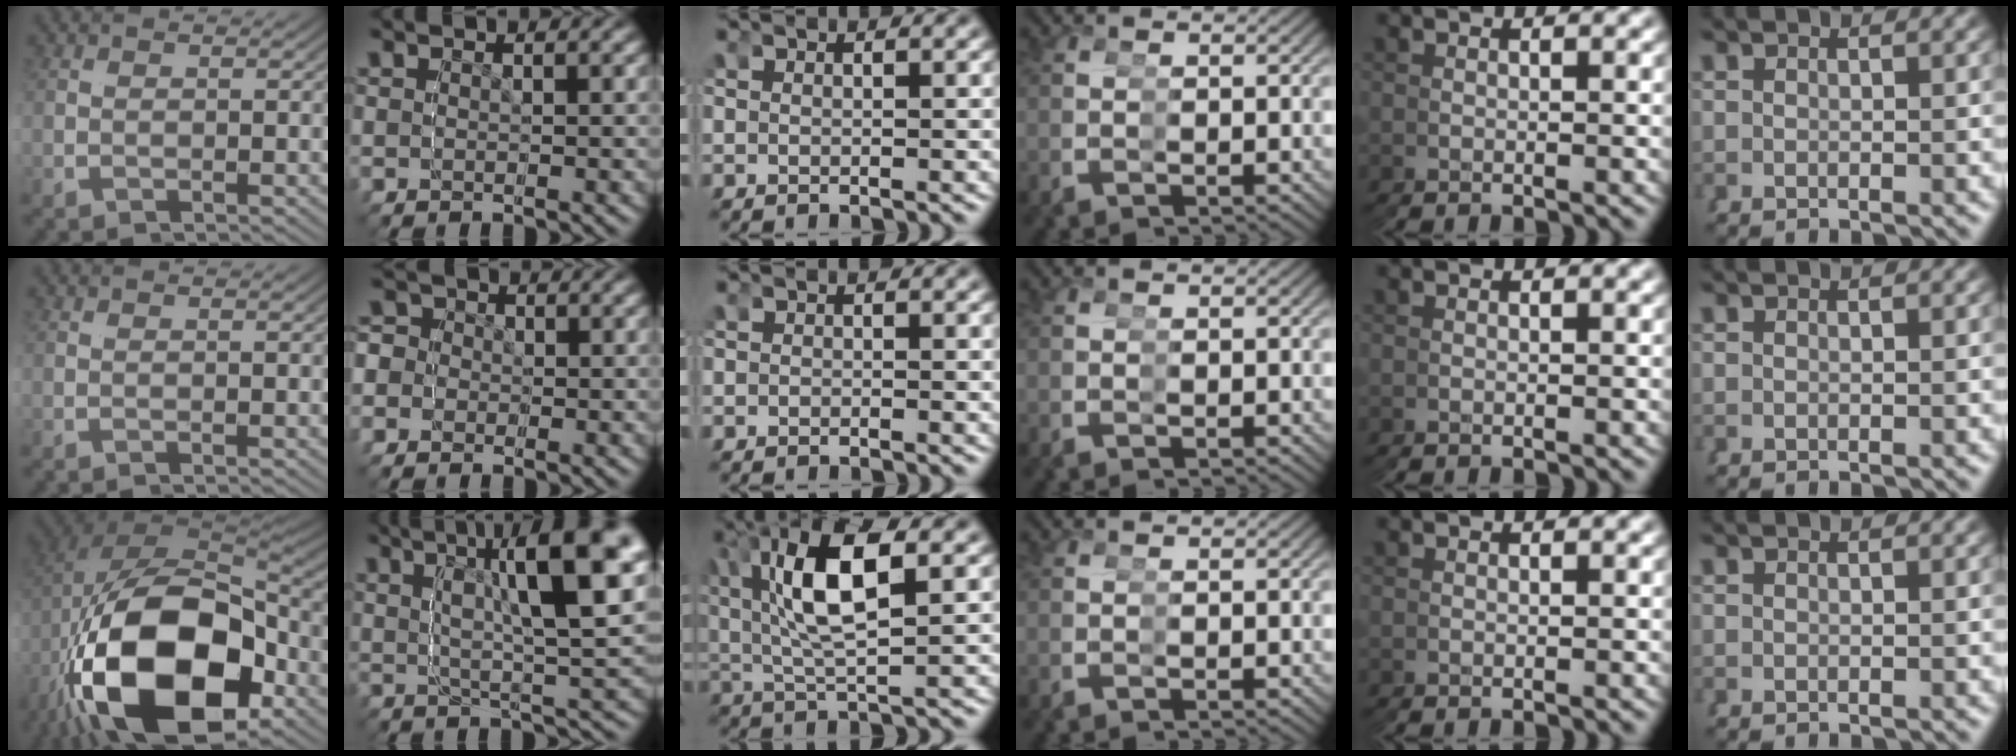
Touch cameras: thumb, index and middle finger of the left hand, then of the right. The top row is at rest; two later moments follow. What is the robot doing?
{"motion": "grasp_and_lifting", "object": "glue stick"}